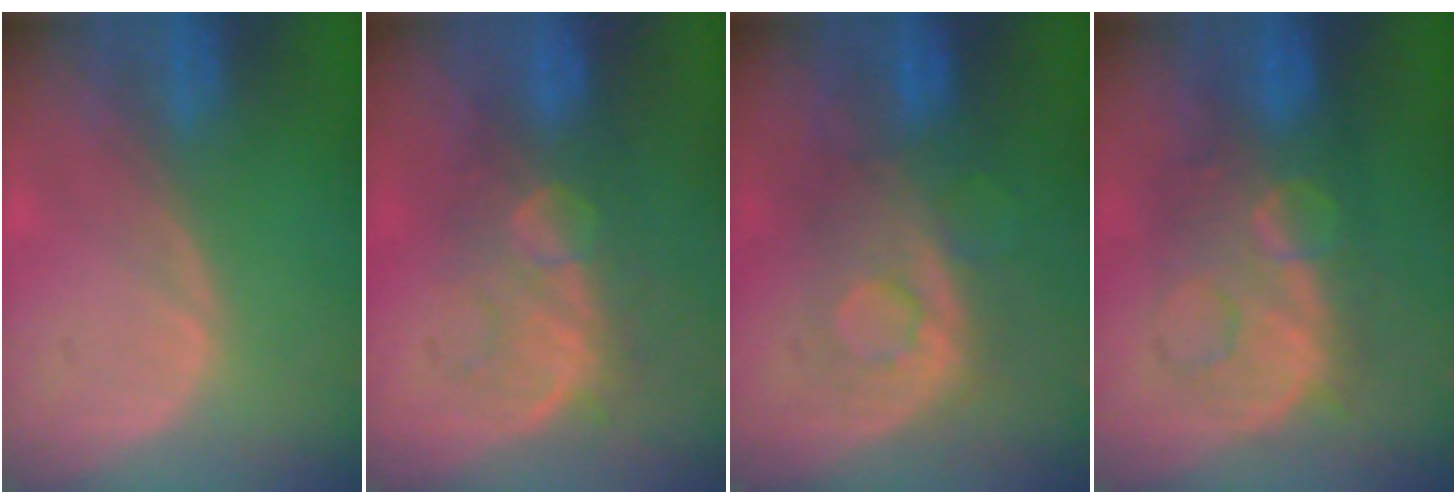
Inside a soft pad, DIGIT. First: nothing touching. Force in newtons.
{"total": 7.8, "press": 7.7, "slide": 1.5}
{"total": 7.9, "press": 7.9, "slide": 0.1}
{"total": 9.1, "press": 9.0, "slide": 0.3}